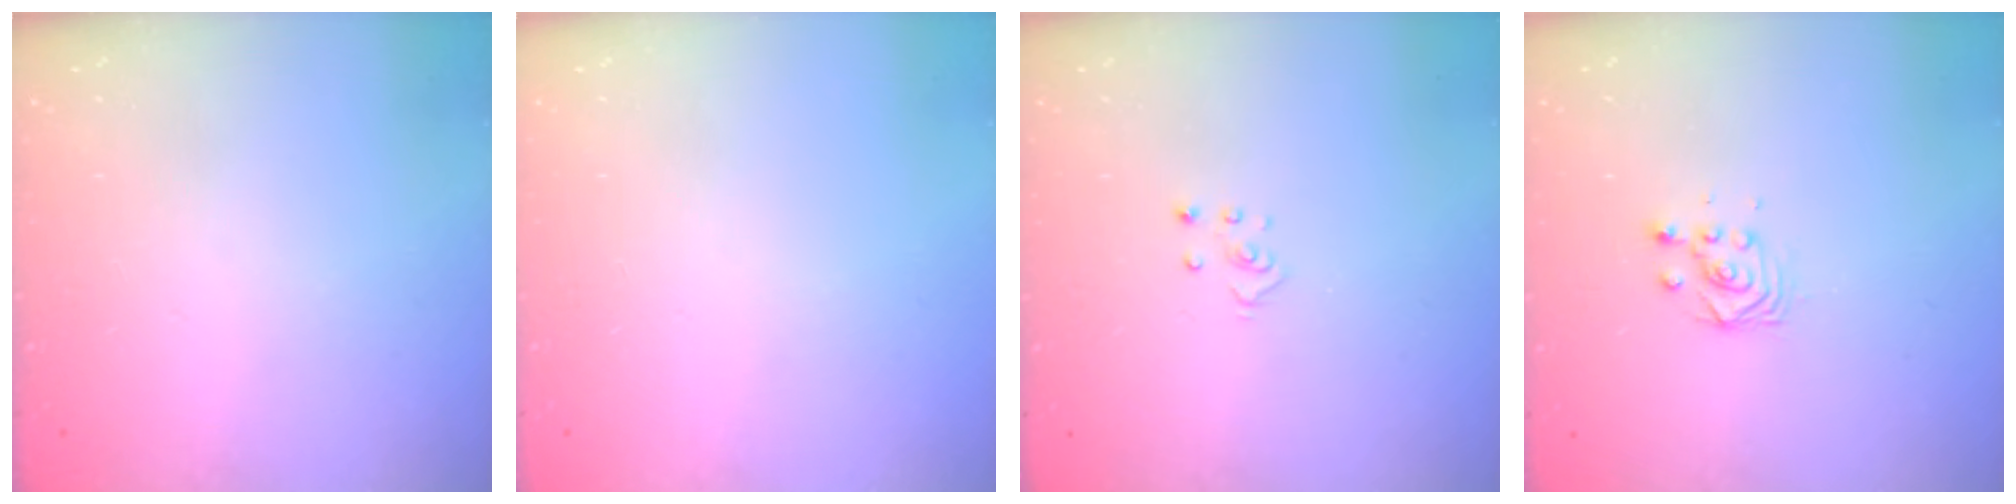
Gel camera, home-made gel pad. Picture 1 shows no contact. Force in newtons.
{"total": 0.0}
{"total": 2.8, "press": 2.8, "slide": 0.3}
{"total": 2.9, "press": 2.9, "slide": 0.1}